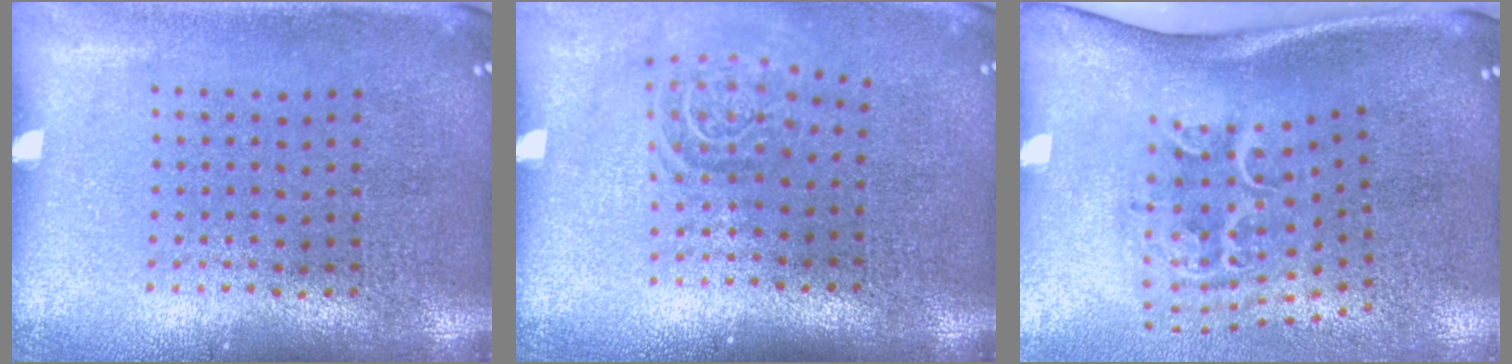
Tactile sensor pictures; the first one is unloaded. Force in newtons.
{"total": 1.6, "press": 1.1, "slide": 1.1}
{"total": 2.3, "press": 1.4, "slide": 1.9}